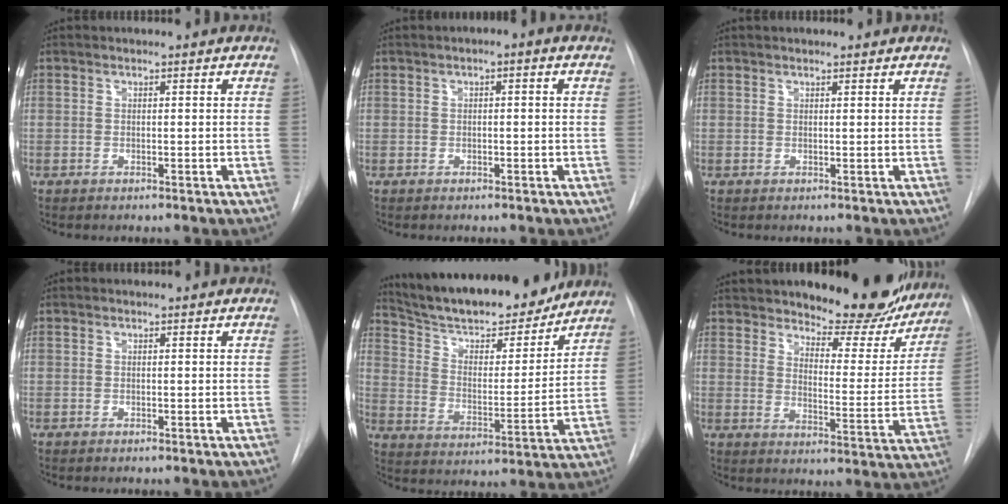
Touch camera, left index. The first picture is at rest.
{"total": 1.5, "force": [0.3, 0.4, 1.4], "torque": [-0.020, 0.007, 0.002]}
{"total": 3.0, "force": [2.7, 0.6, 1.2], "torque": [-0.015, 0.028, 0.036]}
{"total": 0.0}
{"total": 20.8, "force": [18.6, 4.2, 8.4], "torque": [-0.135, -0.004, 0.286]}
{"total": 18.2, "force": [16.3, 4.9, 6.5], "torque": [-0.071, -0.037, 0.216]}